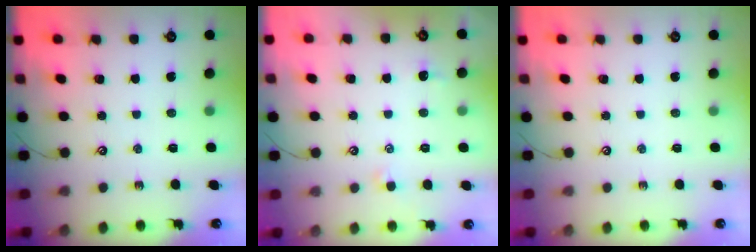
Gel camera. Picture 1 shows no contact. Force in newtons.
{"total": 0.6, "press": 0.4, "slide": 0.4}
{"total": 0.0}